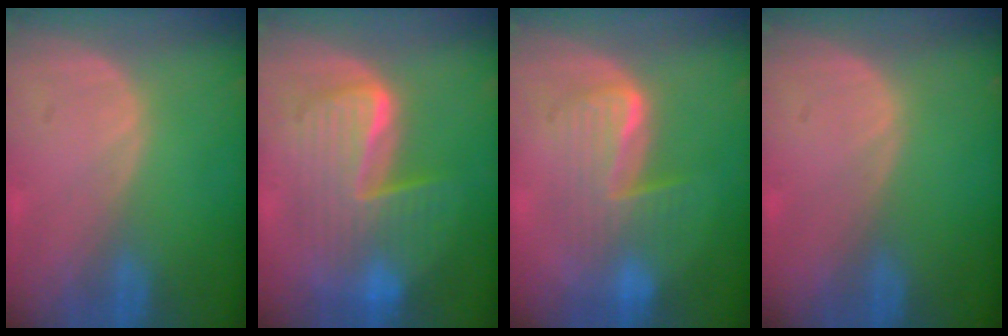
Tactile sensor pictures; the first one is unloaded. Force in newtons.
{"total": 9.9, "press": 9.9, "slide": 1.0}
{"total": 6.8, "press": 6.8, "slide": 0.2}
{"total": 0.0}